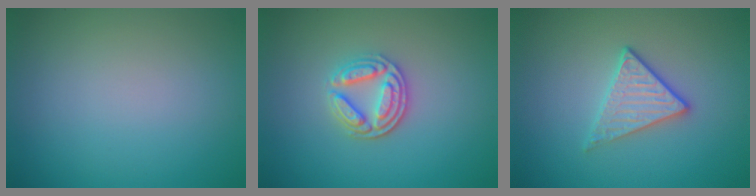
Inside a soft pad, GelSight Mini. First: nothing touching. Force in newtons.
{"total": 3.6, "press": 3.1, "slide": 1.7}
{"total": 2.8, "press": 2.6, "slide": 1.1}